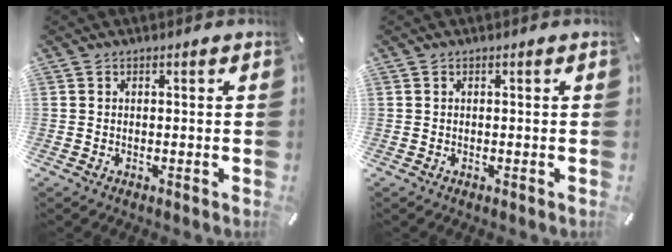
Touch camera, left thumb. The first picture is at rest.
{"total": 0.0}